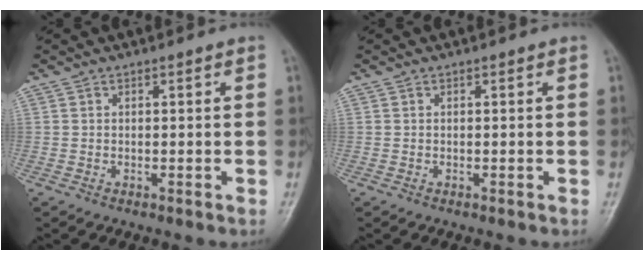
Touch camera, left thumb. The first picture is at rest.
{"total": 0.0}